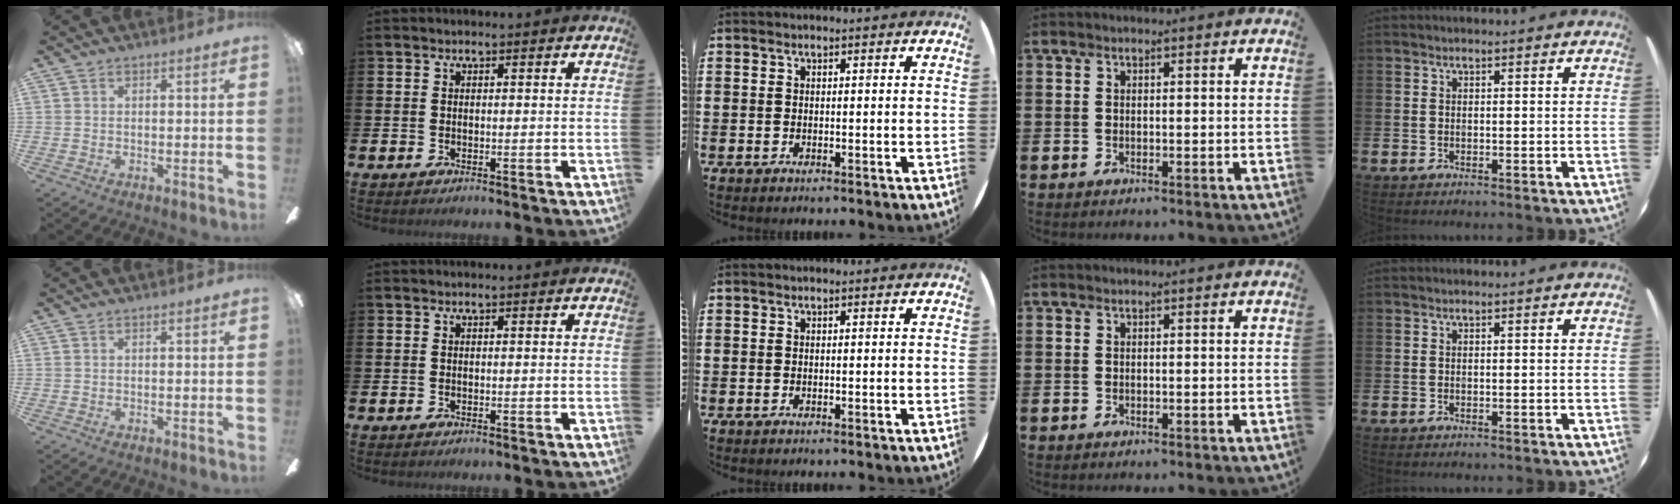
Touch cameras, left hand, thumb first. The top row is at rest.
{}